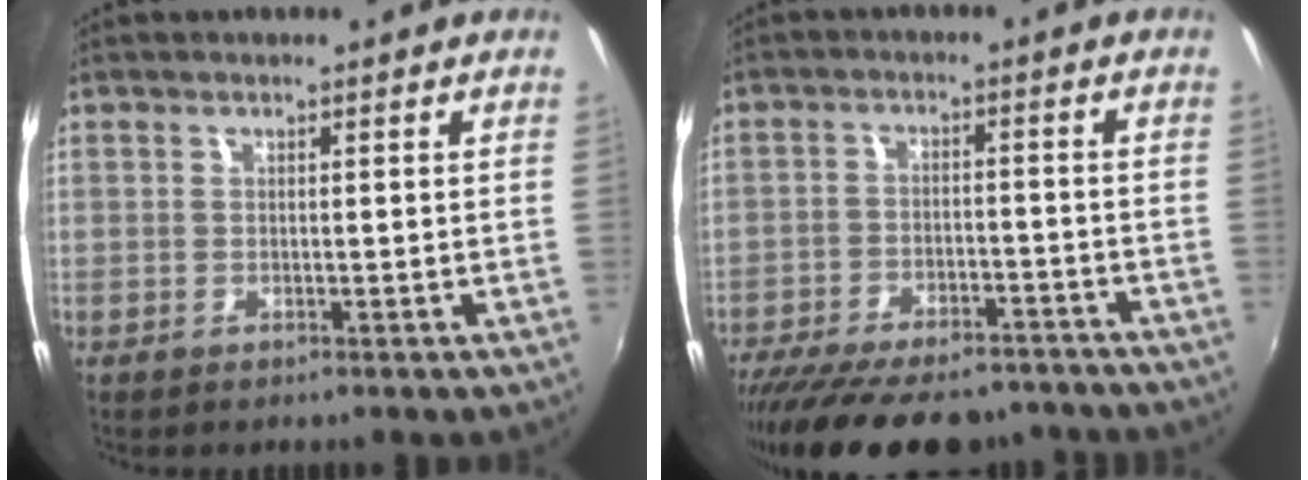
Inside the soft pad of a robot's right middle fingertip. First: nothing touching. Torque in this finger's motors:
{"motor_torque": [1.13, -1.01, 0.45, 0.21]}